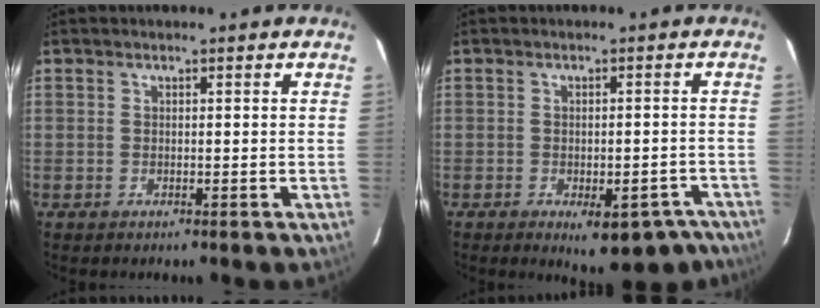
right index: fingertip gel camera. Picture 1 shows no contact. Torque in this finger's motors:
{"motor_torque": [0.50, -0.70, 0.34, 0.06]}